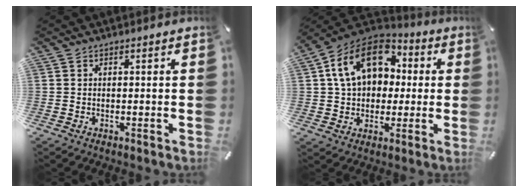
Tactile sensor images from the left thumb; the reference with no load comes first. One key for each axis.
{"total": 16.4, "fx": 3.8, "fy": 12.8, "fz": 9.5, "tx": -0.169, "ty": 0.008, "tz": 0.072}